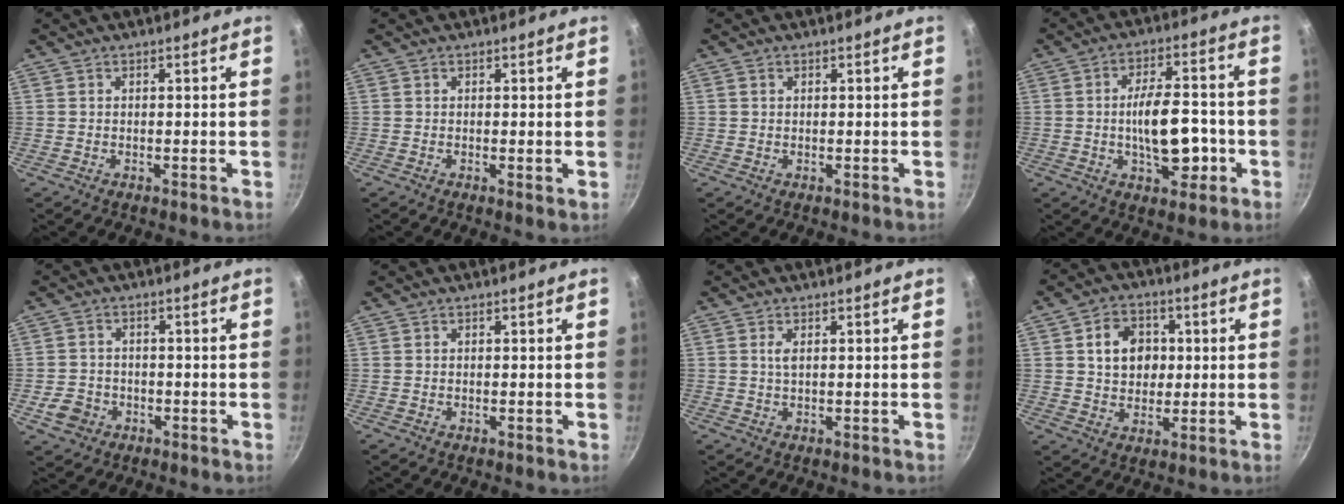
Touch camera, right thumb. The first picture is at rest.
{"total": 0.8, "force": [0.2, 0.2, 0.8], "torque": [-0.012, -0.005, -0.001]}
{"total": 0.9, "force": [0.3, 0.7, 0.4], "torque": [-0.006, 0.002, 0.005]}
{"total": 12.5, "force": [-2.4, 6.3, 10.5], "torque": [-0.137, 0.024, -0.034]}
{"total": 5.0, "force": [-2.0, 4.2, 1.9], "torque": [-0.029, 0.021, -0.032]}
{"total": 0.0}
{"total": 1.4, "force": [0.4, 0.5, 1.2], "torque": [-0.024, -0.001, 0.009]}
{"total": 8.9, "force": [1.5, 7.3, 4.9], "torque": [-0.048, 0.005, 0.021]}